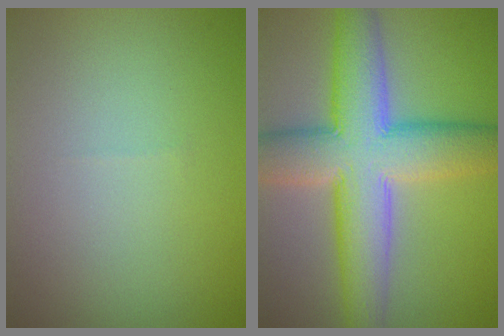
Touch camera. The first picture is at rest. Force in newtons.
{"total": 10.8, "press": 10.8, "slide": 0.4}